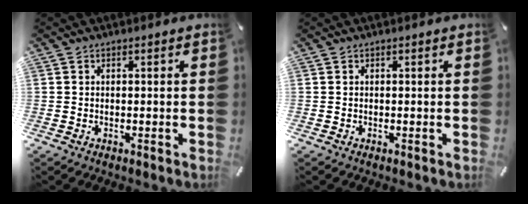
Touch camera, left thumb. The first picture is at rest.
{"total": 0.0}